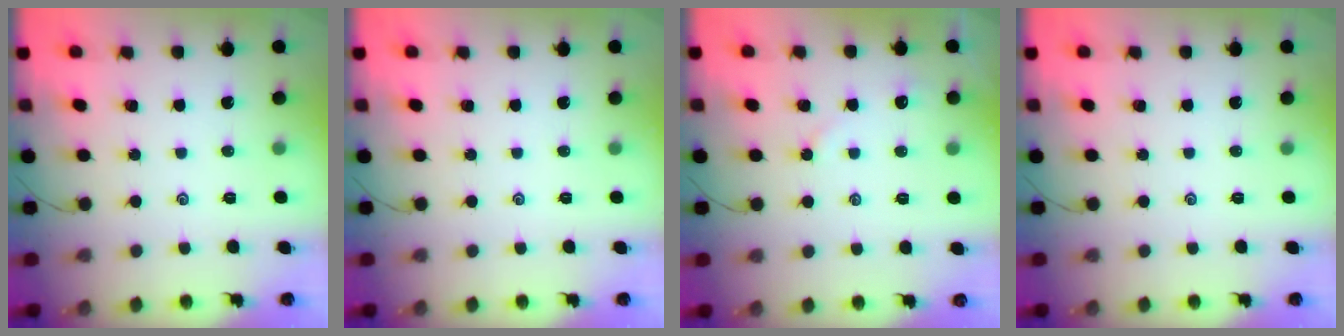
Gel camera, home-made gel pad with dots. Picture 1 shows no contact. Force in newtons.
{"total": 0.0}
{"total": 4.0, "press": 4.0, "slide": 0.4}
{"total": 0.0}